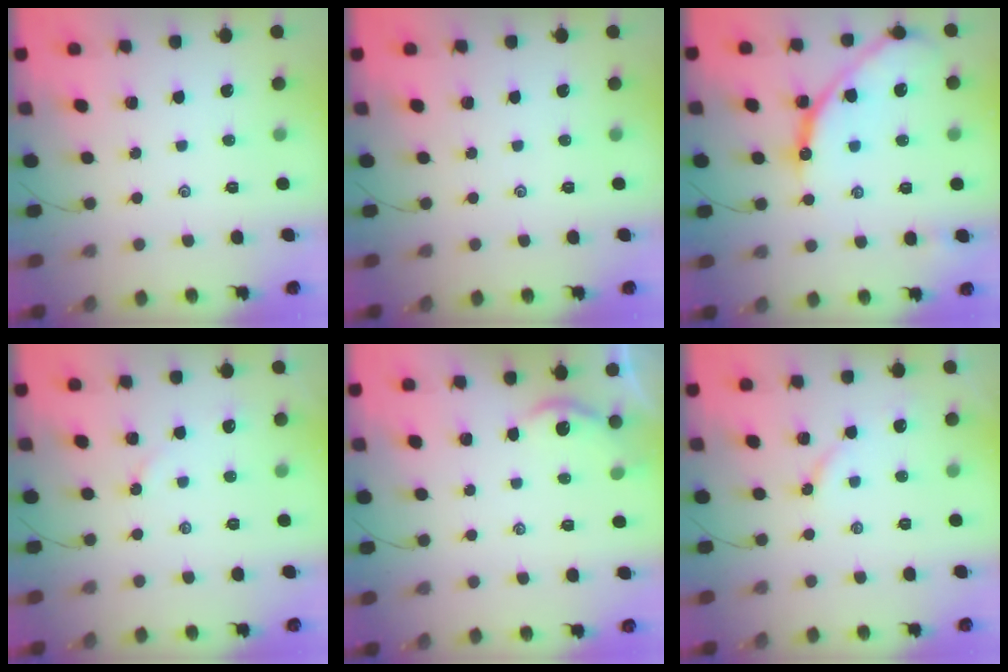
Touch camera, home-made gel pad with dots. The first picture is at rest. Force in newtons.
{"total": 0.0}
{"total": 15.1, "press": 15.0, "slide": 1.3}
{"total": 2.7, "press": 2.7, "slide": 0.3}
{"total": 3.2, "press": 3.1, "slide": 0.4}
{"total": 5.0, "press": 4.9, "slide": 0.6}